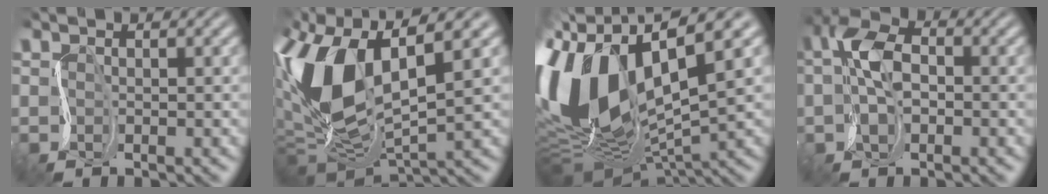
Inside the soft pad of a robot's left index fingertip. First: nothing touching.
{"total": 11.7, "force": [1.5, 5.8, 10.0], "torque": [-0.215, -0.007, 0.024]}
{"total": 13.1, "force": [1.0, 6.2, 11.5], "torque": [-0.247, 0.000, 0.019]}
{"total": 5.3, "force": [-0.2, 3.2, 4.3], "torque": [-0.088, 0.011, -0.012]}